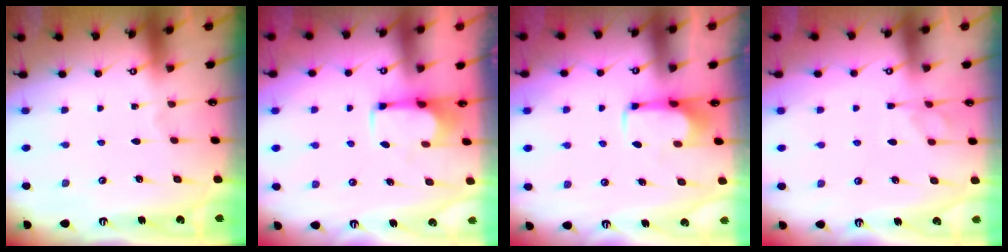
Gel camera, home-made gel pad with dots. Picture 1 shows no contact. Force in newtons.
{"total": 2.3, "press": 2.2, "slide": 0.9}
{"total": 1.9, "press": 1.9, "slide": 0.3}
{"total": 1.4, "press": 0.9, "slide": 1.0}